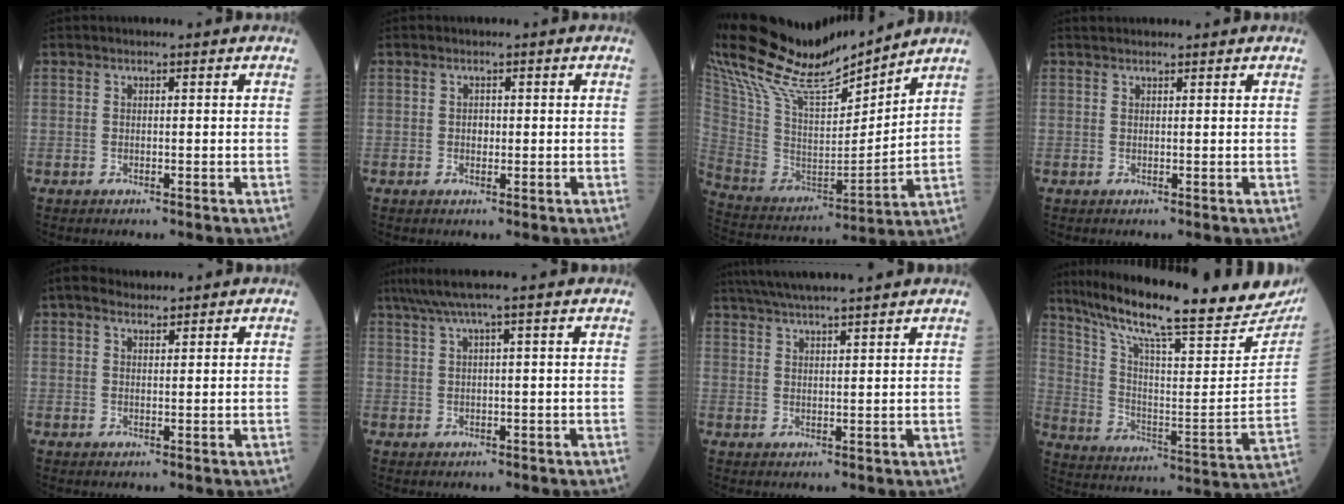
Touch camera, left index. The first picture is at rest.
{"total": 1.0, "force": [0.0, 0.8, 0.6], "torque": [-0.011, 0.001, -0.001]}
{"total": 18.6, "force": [16.9, 2.4, 7.5], "torque": [-0.164, -0.009, 0.313]}
{"total": 2.3, "force": [2.2, 0.3, 0.7], "torque": [-0.008, 0.029, 0.035]}
{"total": 2.5, "force": [2.0, 1.1, 1.0], "torque": [-0.026, 0.019, 0.034]}
{"total": 4.2, "force": [3.1, -1.4, 2.5], "torque": [-0.050, 0.023, 0.063]}
{"total": 10.7, "force": [9.3, -0.3, 5.4], "torque": [-0.090, 0.030, 0.134]}
{"total": 29.2, "force": [24.8, 4.3, 14.8], "torque": [-0.252, -0.058, 0.340]}